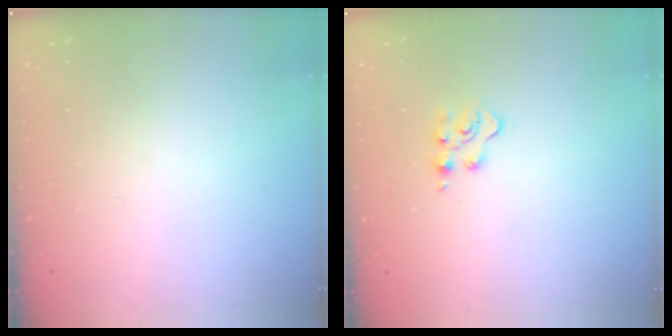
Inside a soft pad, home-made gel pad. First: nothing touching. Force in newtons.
{"total": 3.7, "press": 3.7, "slide": 0.5}